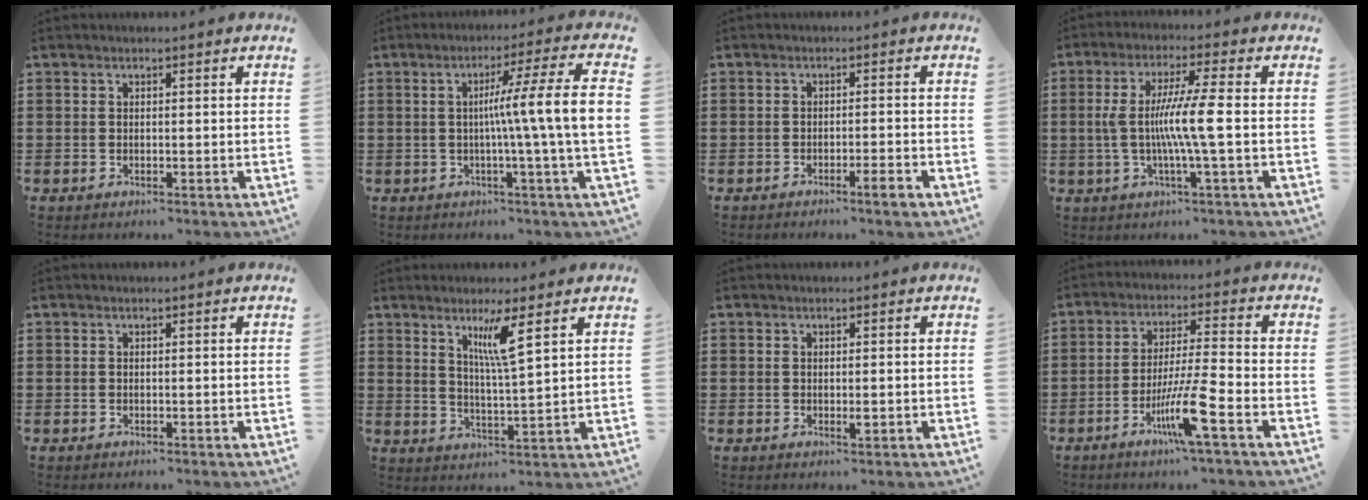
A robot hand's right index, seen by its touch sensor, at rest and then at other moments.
{"total": 10.1, "force": [0.1, -0.9, 10.0], "torque": [-0.174, -0.010, -0.008]}
{"total": 2.7, "force": [-1.9, 0.0, 2.0], "torque": [-0.033, -0.003, -0.032]}
{"total": 8.5, "force": [-0.9, -0.2, 8.5], "torque": [-0.164, -0.011, -0.025]}
{"total": 0.0}
{"total": 5.6, "force": [3.1, 0.0, 4.6], "torque": [-0.093, -0.004, 0.049]}
{"total": 1.2, "force": [-0.2, 0.2, 1.2], "torque": [-0.023, -0.002, -0.003]}
{"total": 9.5, "force": [-4.7, 0.3, 8.2], "torque": [-0.160, -0.009, -0.088]}